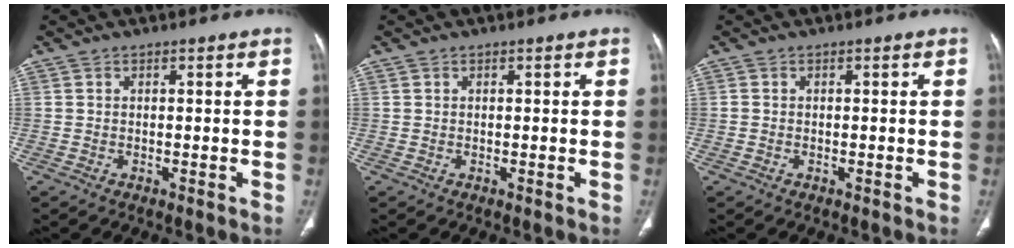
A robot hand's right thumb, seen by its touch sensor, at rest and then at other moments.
{"total": 0.0}
{"total": 0.0}